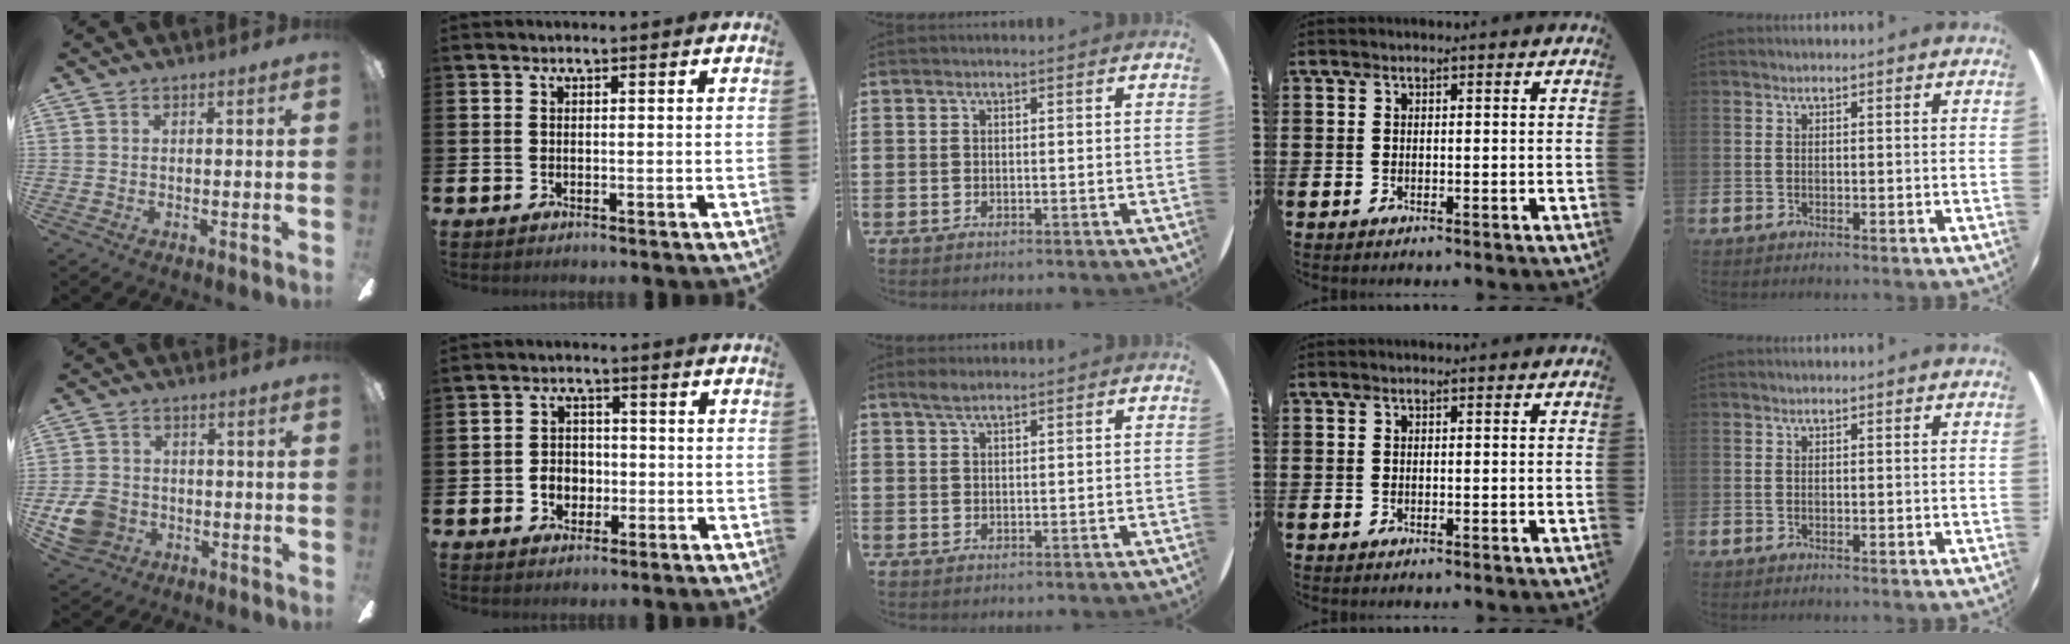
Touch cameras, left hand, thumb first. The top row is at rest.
{"thumb": {"total": 8.5, "force": [-2.8, 7.0, 3.8], "torque": [-0.086, 0.025, -0.050]}, "index": {"total": 3.3, "force": [-0.8, 2.9, 1.5], "torque": [-0.018, -0.001, -0.024]}, "middle": {"total": 1.7, "force": [1.4, 0.4, 0.9], "torque": [-0.019, 0.003, 0.026]}}